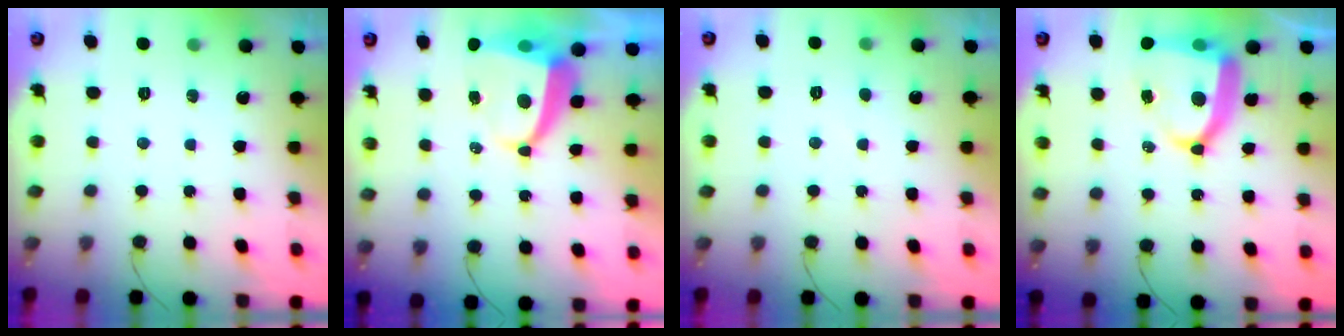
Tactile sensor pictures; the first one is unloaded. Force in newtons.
{"total": 5.7, "press": 5.7, "slide": 0.4}
{"total": 2.8, "press": 2.8, "slide": 0.3}
{"total": 13.9, "press": 13.9, "slide": 1.5}